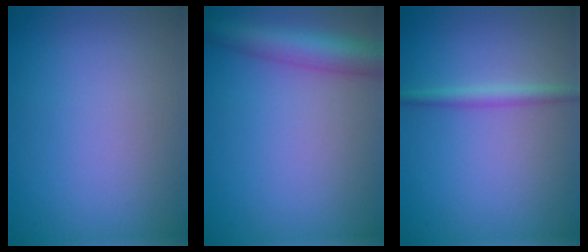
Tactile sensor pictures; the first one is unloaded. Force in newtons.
{"total": 5.2, "press": 5.2, "slide": 0.2}
{"total": 1.7, "press": 1.7, "slide": 0.1}